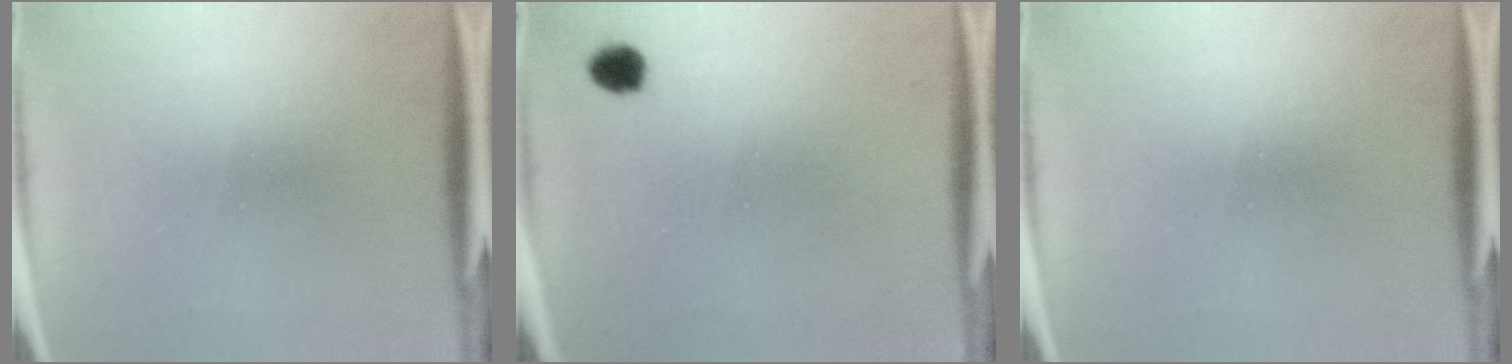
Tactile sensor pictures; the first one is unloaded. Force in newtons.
{"total": 2.4}
{"total": 0.0}